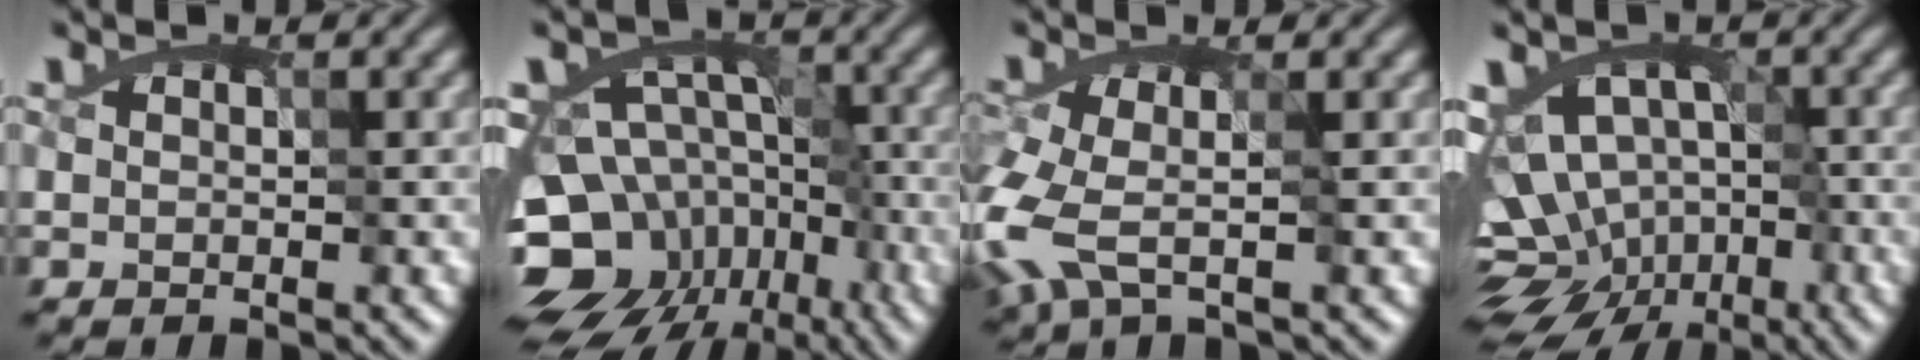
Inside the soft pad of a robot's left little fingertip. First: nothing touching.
{"total": 13.1, "force": [-5.9, 10.1, 6.0], "torque": [-0.101, -0.004, -0.097]}
{"total": 5.4, "force": [-2.0, 2.2, 4.5], "torque": [-0.114, 0.000, -0.051]}
{"total": 10.5, "force": [-4.0, 7.4, 6.4], "torque": [-0.067, -0.007, -0.057]}